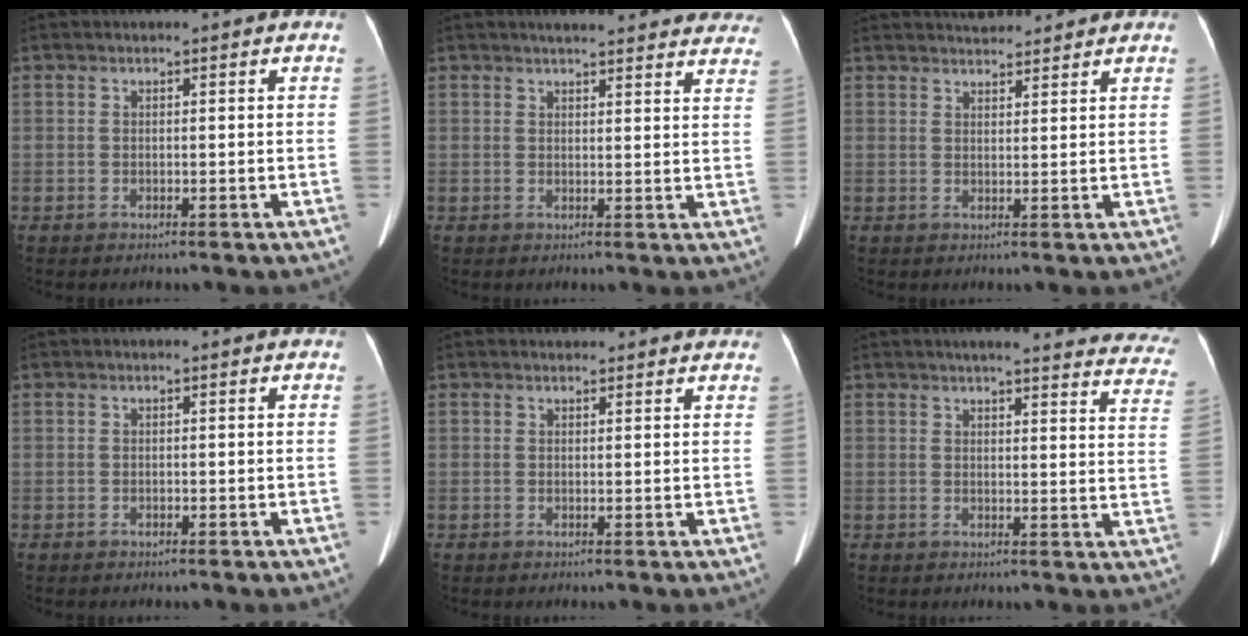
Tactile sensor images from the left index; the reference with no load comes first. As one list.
[{"total": 20.0, "force": [18.3, 3.8, 7.1], "torque": [-0.075, -0.019, 0.200]}, {"total": 5.3, "force": [5.1, 0.9, 1.1], "torque": [-0.016, 0.025, 0.070]}, {"total": 0.0}, {"total": 5.2, "force": [4.9, 1.3, 1.2], "torque": [-0.009, 0.020, 0.047]}, {"total": 23.6, "force": [21.8, 3.2, 8.5], "torque": [-0.092, -0.070, 0.227]}]